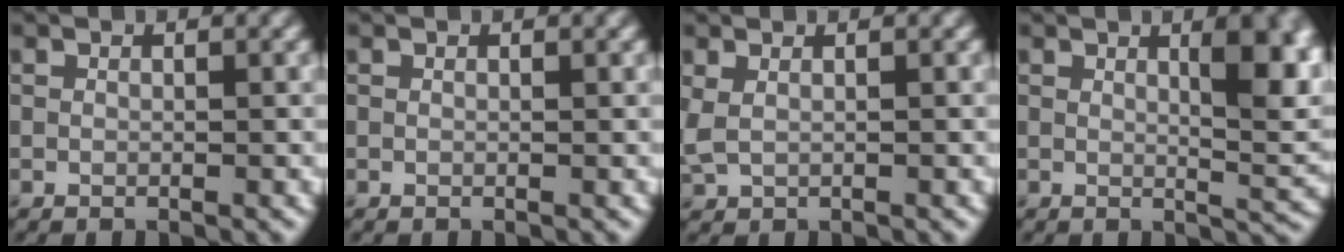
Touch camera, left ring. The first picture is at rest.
{"total": 0.0}
{"total": 1.4, "force": [0.5, 0.8, 1.0], "torque": [-0.027, 0.001, 0.012]}
{"total": 6.3, "force": [1.9, 2.0, 5.6], "torque": [-0.057, -0.001, 0.029]}